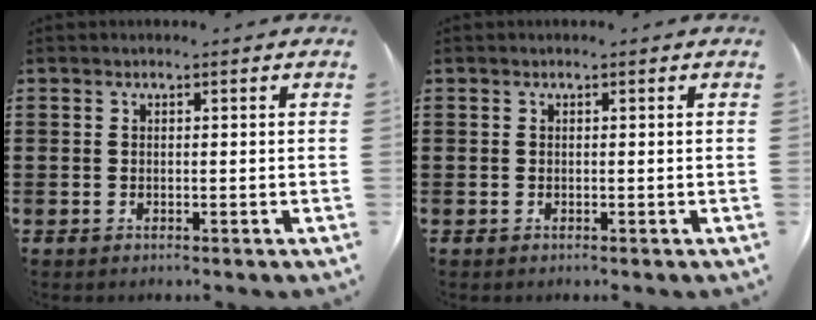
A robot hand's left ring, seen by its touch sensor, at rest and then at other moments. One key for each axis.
{"total": 0.0}